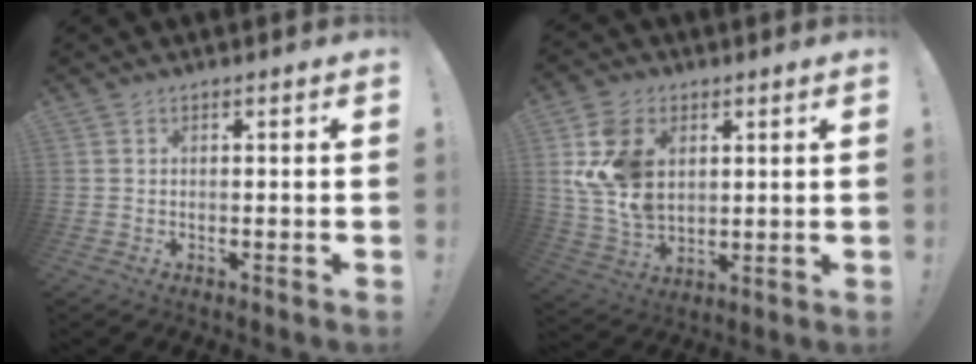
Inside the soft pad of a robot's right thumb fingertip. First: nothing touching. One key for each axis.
{"total": 15.7, "fx": 4.2, "fy": 11.6, "fz": 9.7, "tx": -0.187, "ty": -0.018, "tz": 0.083}